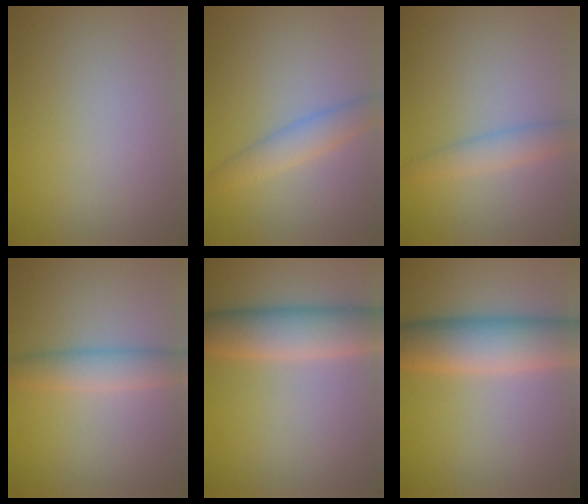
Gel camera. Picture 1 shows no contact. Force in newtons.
{"total": 2.7, "press": 2.7, "slide": 0.0}
{"total": 2.3, "press": 2.3, "slide": 0.0}
{"total": 3.2, "press": 3.2, "slide": 0.1}
{"total": 6.0, "press": 6.0, "slide": 0.2}
{"total": 7.5, "press": 7.5, "slide": 0.1}